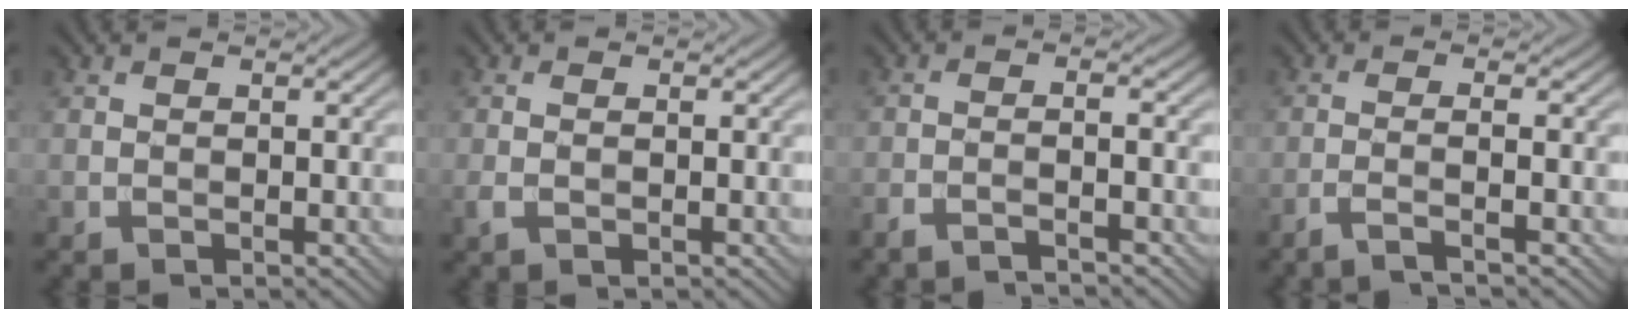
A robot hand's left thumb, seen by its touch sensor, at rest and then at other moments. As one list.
[{"total": 1.4, "force": [-0.3, 0.5, 1.2], "torque": [-0.029, 0.000, -0.007]}, {"total": 3.1, "force": [-2.5, 0.2, 1.8], "torque": [-0.027, 0.001, -0.057]}, {"total": 2.6, "force": [-1.4, 0.2, 2.2], "torque": [-0.025, 0.007, -0.049]}]